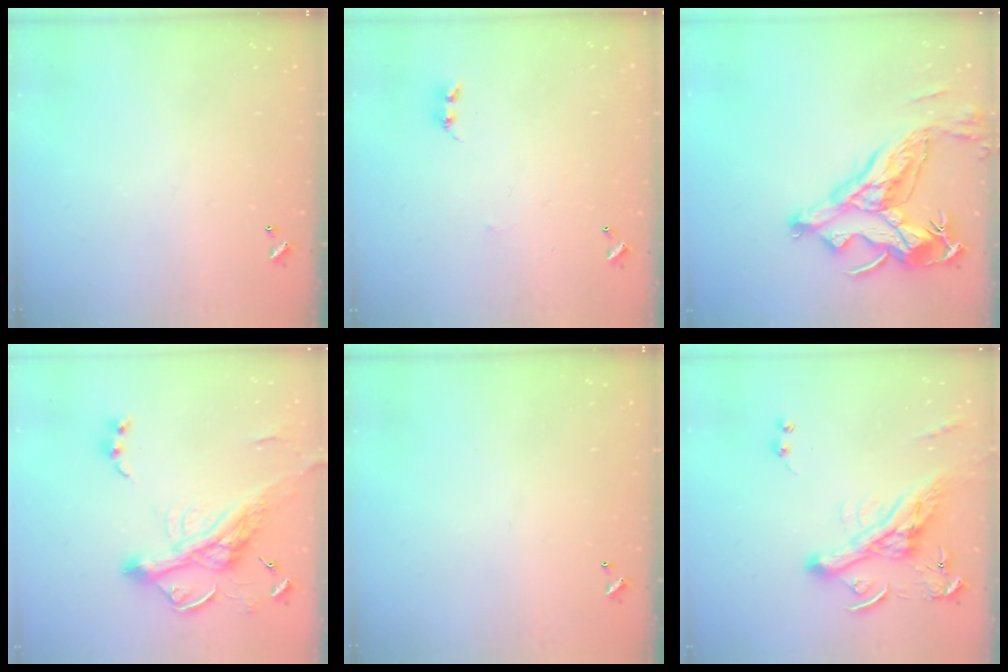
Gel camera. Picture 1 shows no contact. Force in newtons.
{"total": 2.9, "press": 2.8, "slide": 0.4}
{"total": 13.5, "press": 13.3, "slide": 2.4}
{"total": 10.1, "press": 9.9, "slide": 2.0}
{"total": 0.0}
{"total": 7.9, "press": 7.7, "slide": 1.8}